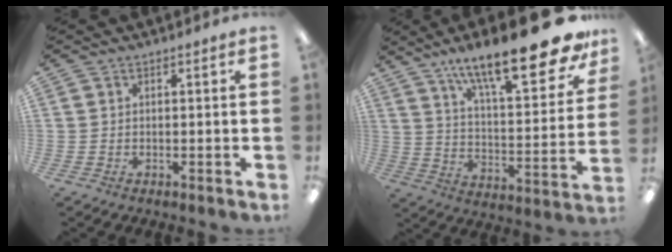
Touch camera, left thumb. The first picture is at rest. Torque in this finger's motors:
{"motor_torque": [1.08, 0.38, 1.86, -0.92, 0.31]}